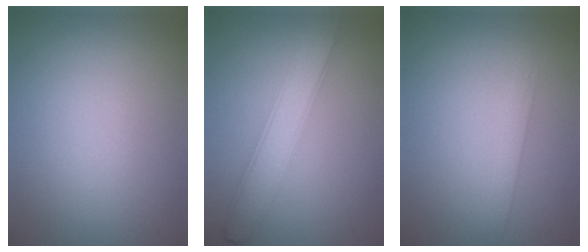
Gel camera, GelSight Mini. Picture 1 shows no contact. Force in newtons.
{"total": 4.5, "press": 4.5, "slide": 0.3}
{"total": 1.3, "press": 1.3, "slide": 0.1}